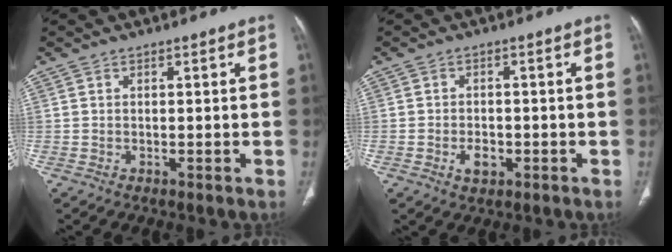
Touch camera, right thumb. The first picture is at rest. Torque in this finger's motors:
{"motor_torque": [0.63, 0.52, 0.49, -0.72, 0.19]}